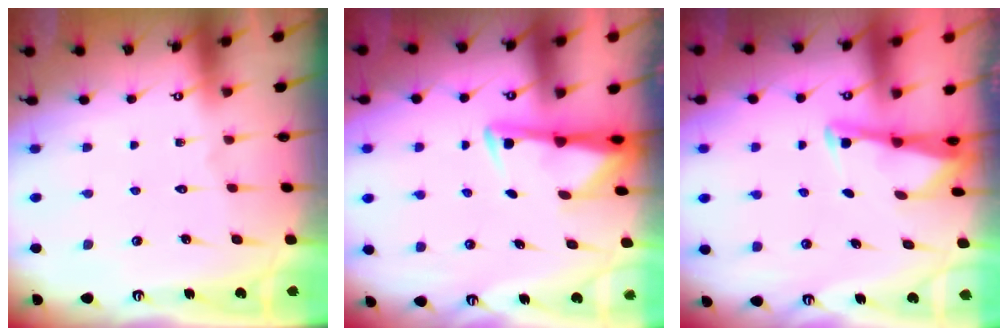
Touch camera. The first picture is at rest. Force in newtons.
{"total": 2.9, "press": 2.8, "slide": 0.5}
{"total": 2.9, "press": 2.9, "slide": 0.2}